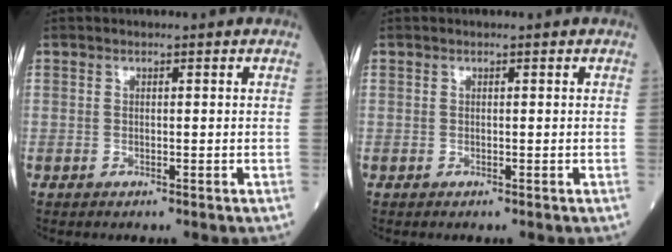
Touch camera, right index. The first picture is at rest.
{"total": 0.0}